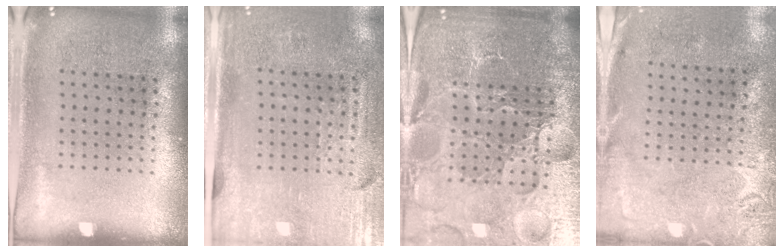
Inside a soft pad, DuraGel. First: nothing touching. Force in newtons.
{"total": 3.4, "press": 3.1, "slide": 1.4}
{"total": 6.5, "press": 5.8, "slide": 3.0}
{"total": 2.7, "press": 2.2, "slide": 1.7}